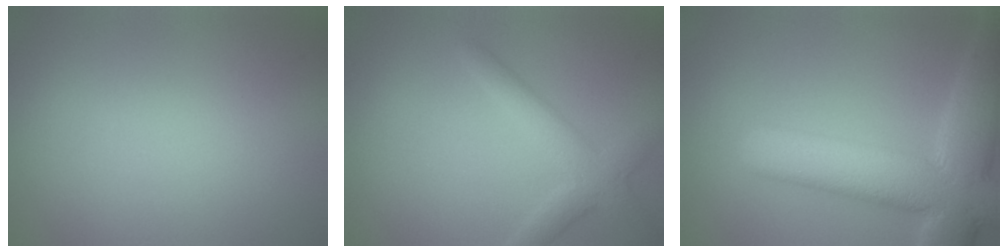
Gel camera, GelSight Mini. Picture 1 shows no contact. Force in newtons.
{"total": 3.0, "press": 3.0, "slide": 0.1}
{"total": 10.6, "press": 10.5, "slide": 0.7}